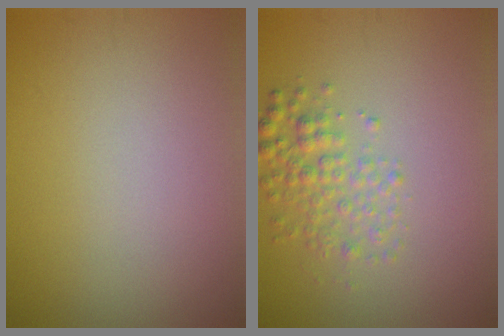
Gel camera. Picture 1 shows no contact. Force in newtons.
{"total": 2.8, "press": 2.8, "slide": 0.1}